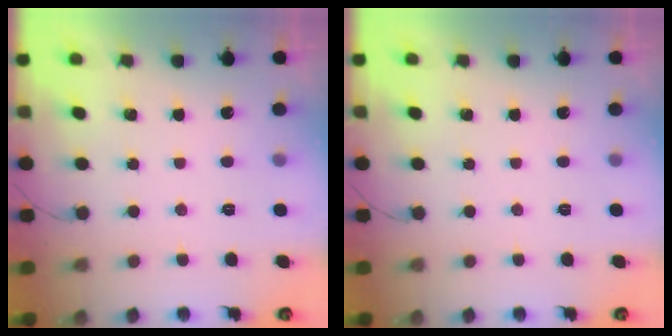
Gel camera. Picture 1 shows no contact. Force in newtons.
{"total": 0.0}